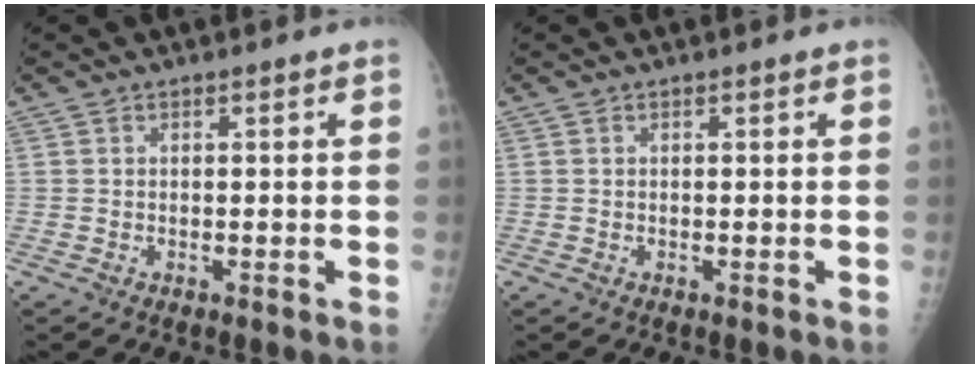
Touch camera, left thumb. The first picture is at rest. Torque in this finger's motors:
{"motor_torque": [-0.09, 0.09, 0.00, 0.00, 0.00]}